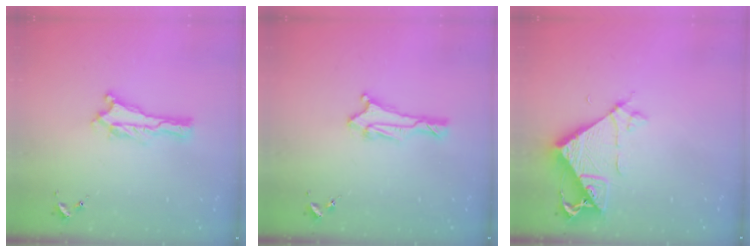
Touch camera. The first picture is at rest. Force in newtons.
{"total": 2.0, "press": 1.8, "slide": 0.8}
{"total": 6.8, "press": 6.8, "slide": 0.6}